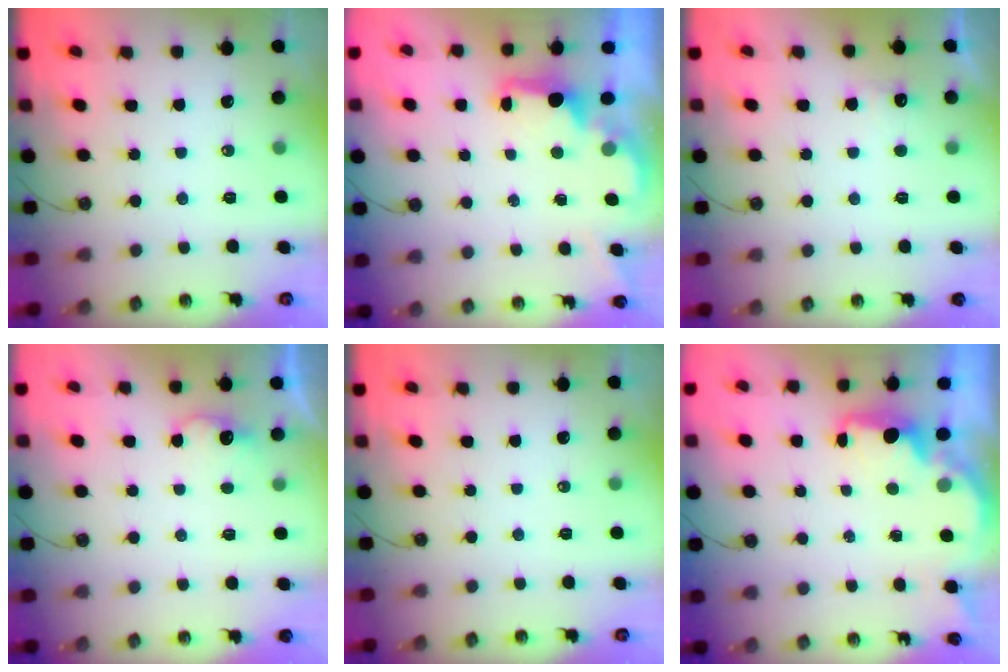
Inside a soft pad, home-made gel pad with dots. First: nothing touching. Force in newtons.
{"total": 1.8, "press": 1.7, "slide": 0.6}
{"total": 6.2, "press": 6.0, "slide": 1.5}
{"total": 4.8, "press": 4.7, "slide": 1.0}
{"total": 0.0}
{"total": 2.0, "press": 1.9, "slide": 0.6}